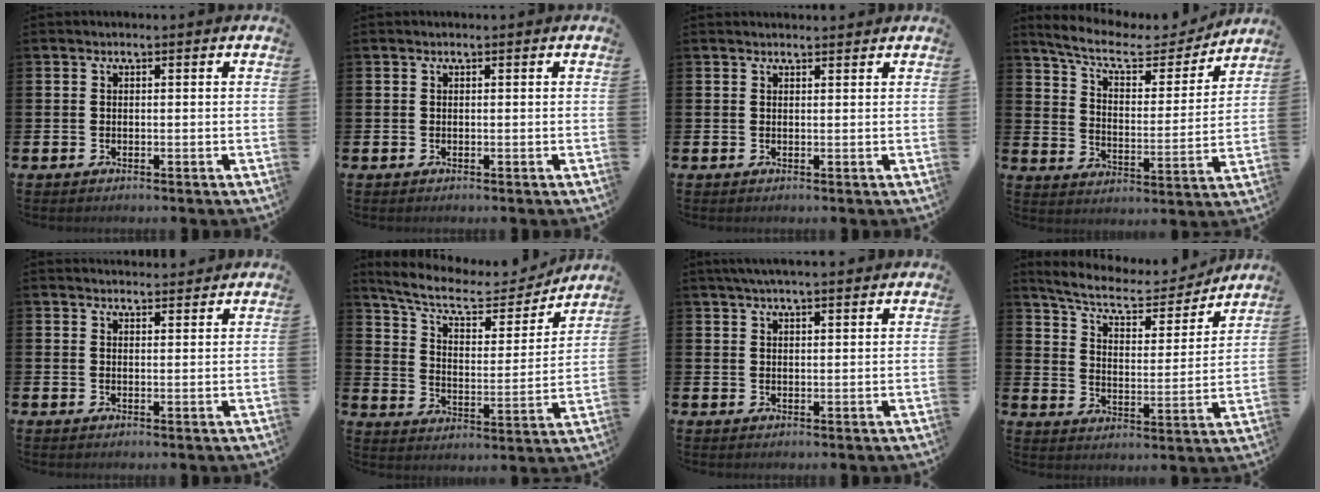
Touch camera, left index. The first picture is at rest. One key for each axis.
{"total": 0.0}
{"total": 0.8, "fx": 0.8, "fy": 0.0, "fz": 0.1, "tx": 0.007, "ty": -0.006, "tz": 0.013}
{"total": 9.1, "fx": 7.8, "fy": 2.7, "fz": 3.7, "tx": -0.098, "ty": -0.050, "tz": 0.130}
{"total": 2.1, "fx": 2.1, "fy": 0.2, "fz": -0.1, "tx": 0.006, "ty": -0.015, "tz": 0.037}
{"total": 9.3, "fx": 7.9, "fy": 3.1, "fz": 3.8, "tx": -0.101, "ty": -0.052, "tz": 0.130}
{"total": 3.3, "fx": 2.9, "fy": 0.2, "fz": 1.5, "tx": -0.034, "ty": -0.003, "tz": 0.053}
{"total": 8.0, "fx": 7.0, "fy": 2.2, "fz": 3.0, "tx": -0.088, "ty": -0.047, "tz": 0.118}